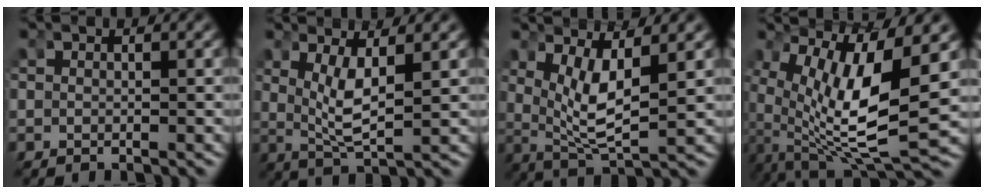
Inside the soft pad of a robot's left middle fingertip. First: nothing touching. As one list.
[{"total": 4.8, "force": [1.0, 2.0, 4.3], "torque": [-0.092, -0.015, 0.023]}, {"total": 6.9, "force": [1.6, 3.6, 5.7], "torque": [-0.119, -0.015, 0.034]}, {"total": 12.2, "force": [-1.0, 6.0, 10.6], "torque": [-0.198, -0.047, 0.010]}]